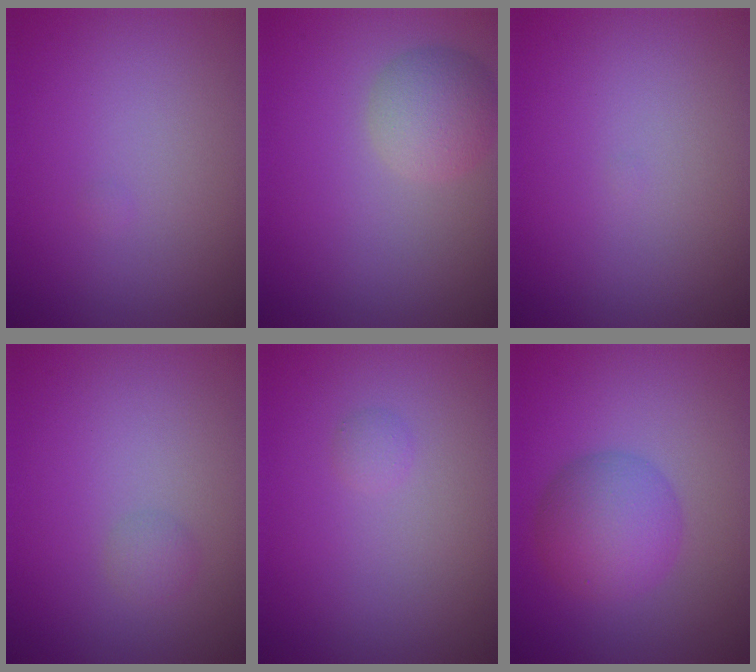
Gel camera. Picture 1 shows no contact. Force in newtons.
{"total": 3.2, "press": 3.2, "slide": 0.2}
{"total": 0.0}
{"total": 1.0, "press": 1.0, "slide": 0.0}
{"total": 0.6, "press": 0.6, "slide": 0.0}
{"total": 4.7, "press": 4.7, "slide": 0.1}